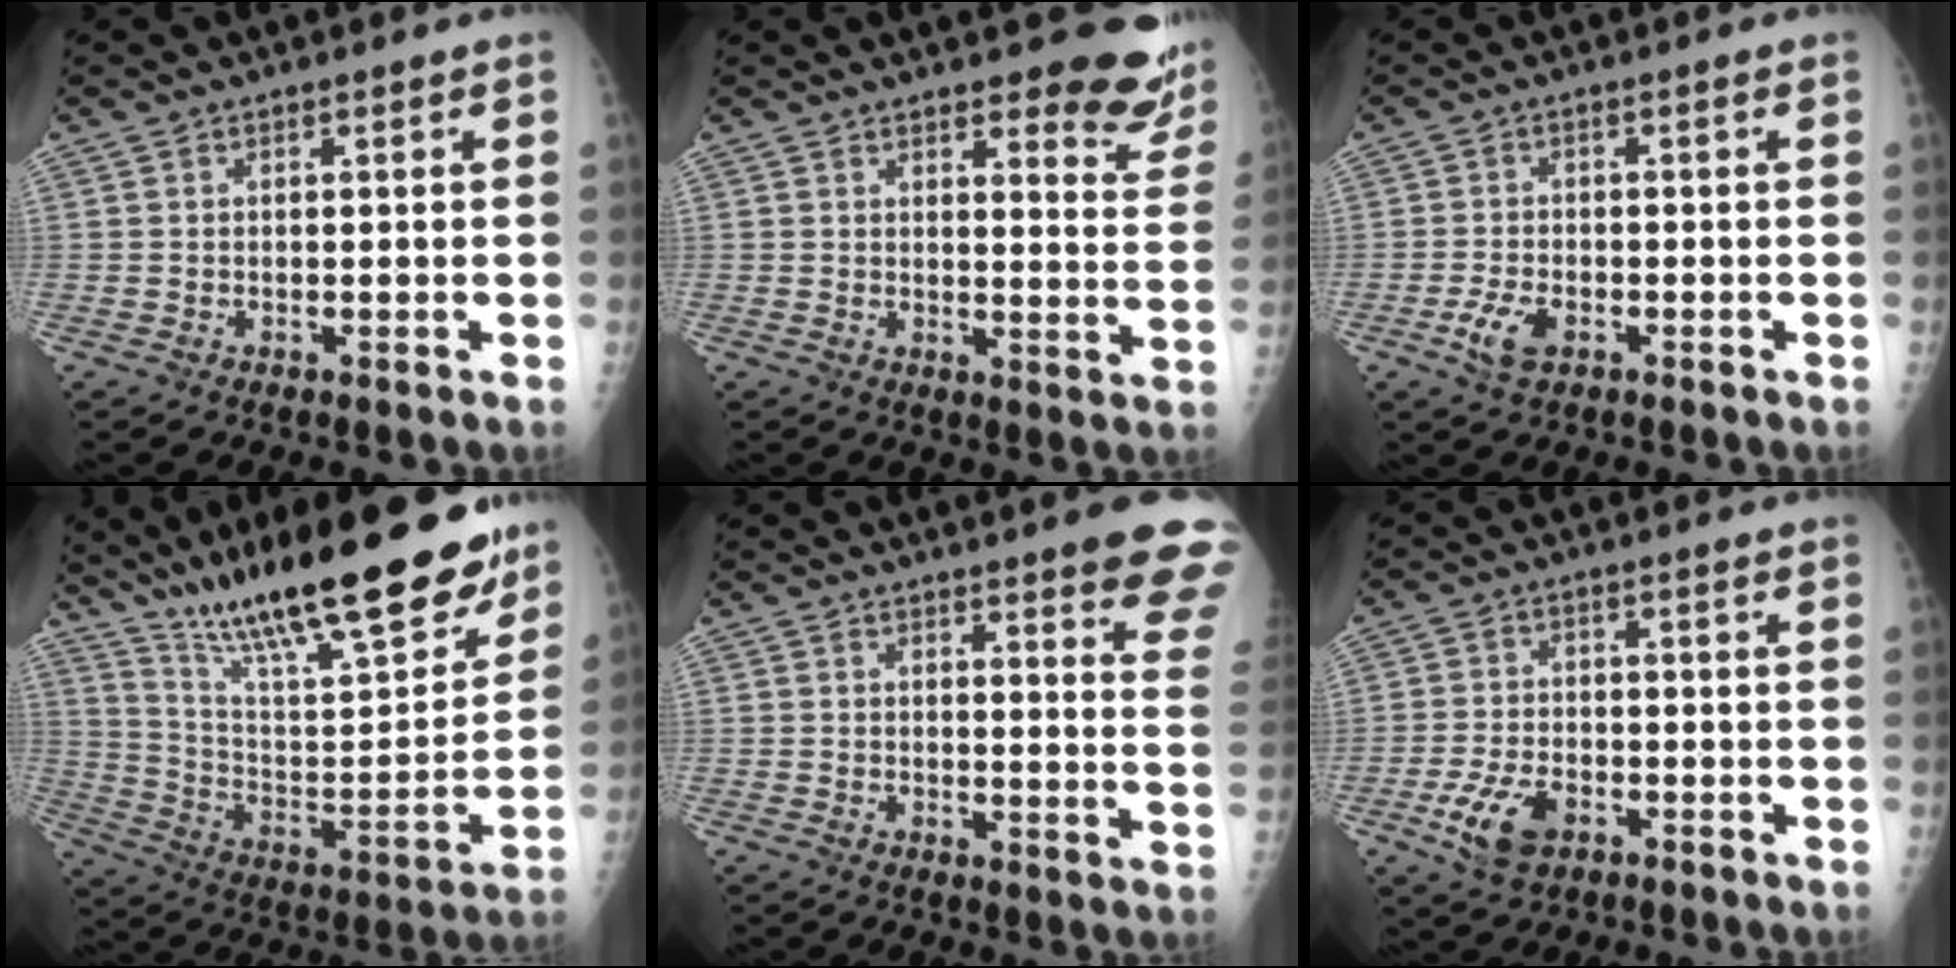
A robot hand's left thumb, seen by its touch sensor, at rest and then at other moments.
{"total": 11.0, "force": [8.9, 3.3, 5.5], "torque": [-0.026, -0.061, 0.092]}
{"total": 4.4, "force": [-2.1, 2.4, 3.1], "torque": [-0.065, 0.005, -0.037]}
{"total": 28.4, "force": [20.6, 6.9, 18.3], "torque": [-0.261, -0.074, 0.340]}
{"total": 14.2, "force": [10.3, 2.2, 9.6], "torque": [-0.089, -0.052, 0.107]}
{"total": 7.1, "force": [-3.3, 4.1, 4.7], "torque": [-0.092, 0.010, -0.057]}